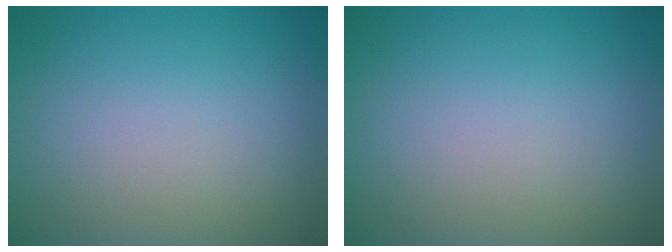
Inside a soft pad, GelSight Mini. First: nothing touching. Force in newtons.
{"total": 0.0}